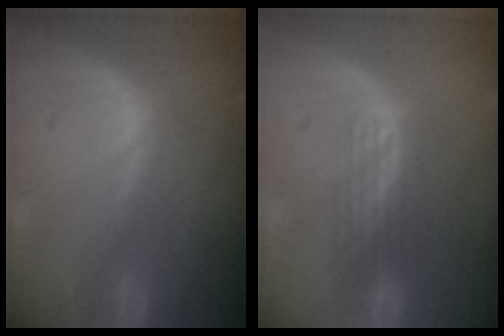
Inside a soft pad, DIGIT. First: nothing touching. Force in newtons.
{"total": 2.9, "press": 2.7, "slide": 1.2}